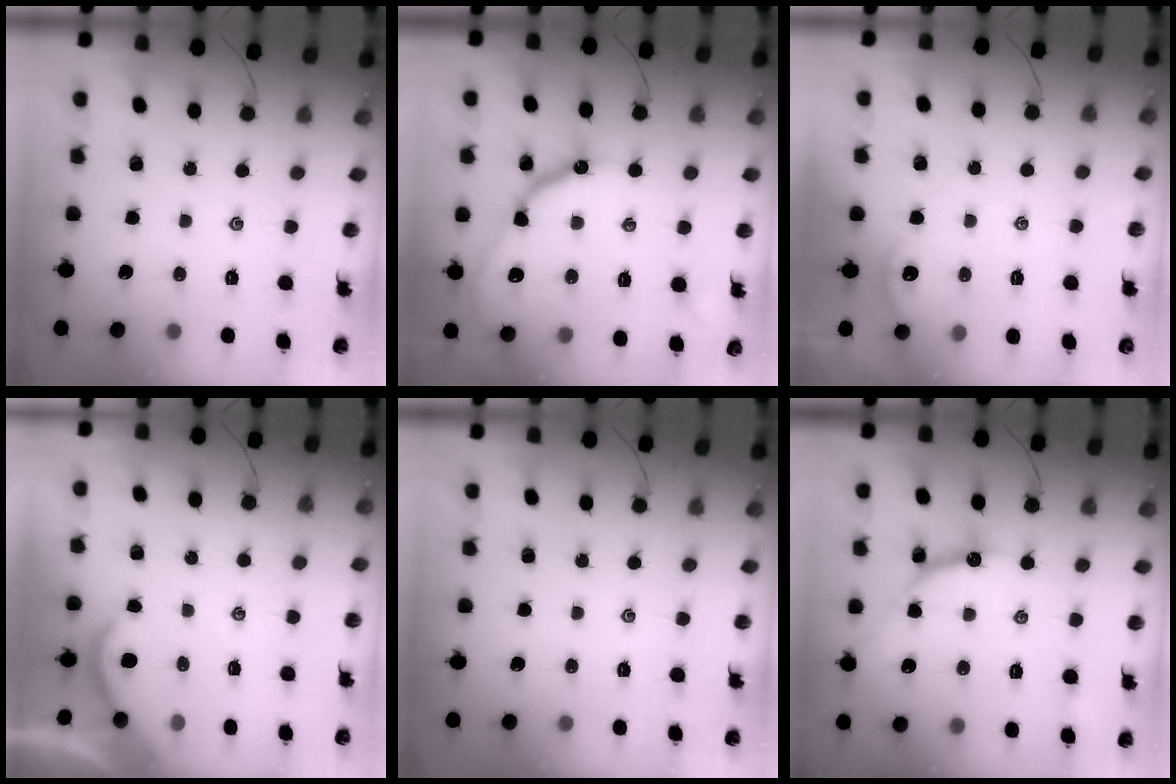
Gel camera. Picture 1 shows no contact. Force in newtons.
{"total": 14.4, "press": 14.4, "slide": 1.2}
{"total": 2.0, "press": 2.0, "slide": 0.2}
{"total": 2.0, "press": 2.0, "slide": 0.1}
{"total": 0.0}
{"total": 9.7, "press": 9.7, "slide": 0.6}